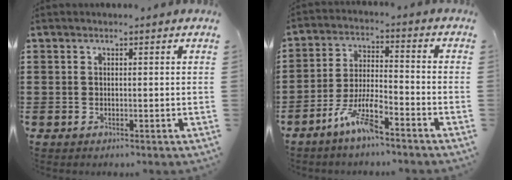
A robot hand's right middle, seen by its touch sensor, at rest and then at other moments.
{"total": 7.3, "force": [-5.3, 1.4, 4.9], "torque": [-0.112, -0.001, -0.103]}